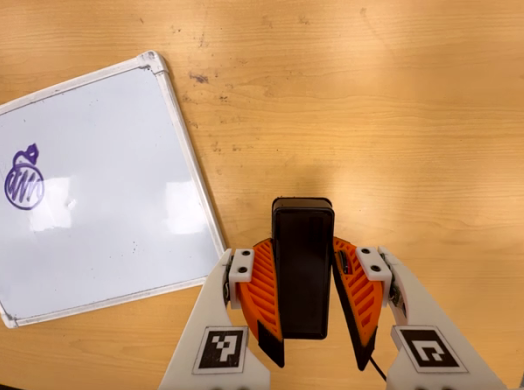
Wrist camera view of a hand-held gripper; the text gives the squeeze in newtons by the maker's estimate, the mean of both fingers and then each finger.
{"total": 8.4, "left": 6.7, "right": 10.1}